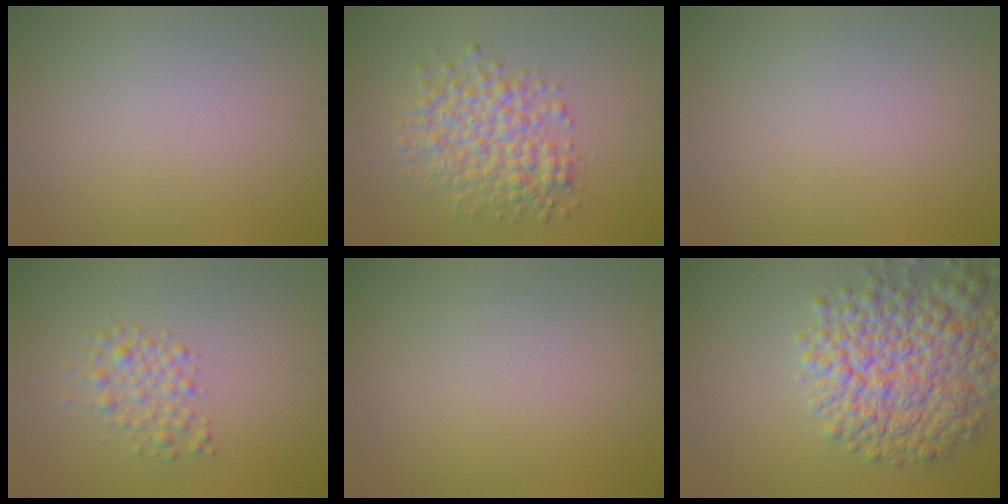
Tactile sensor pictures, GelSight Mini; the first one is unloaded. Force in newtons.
{"total": 5.0, "press": 5.0, "slide": 0.1}
{"total": 0.0}
{"total": 2.2, "press": 2.2, "slide": 0.1}
{"total": 0.0}
{"total": 8.8, "press": 8.7, "slide": 0.4}